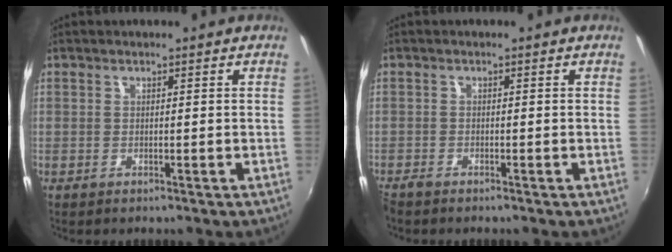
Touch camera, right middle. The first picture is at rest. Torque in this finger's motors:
{"motor_torque": [0.53, -0.54, 0.18, 0.06]}